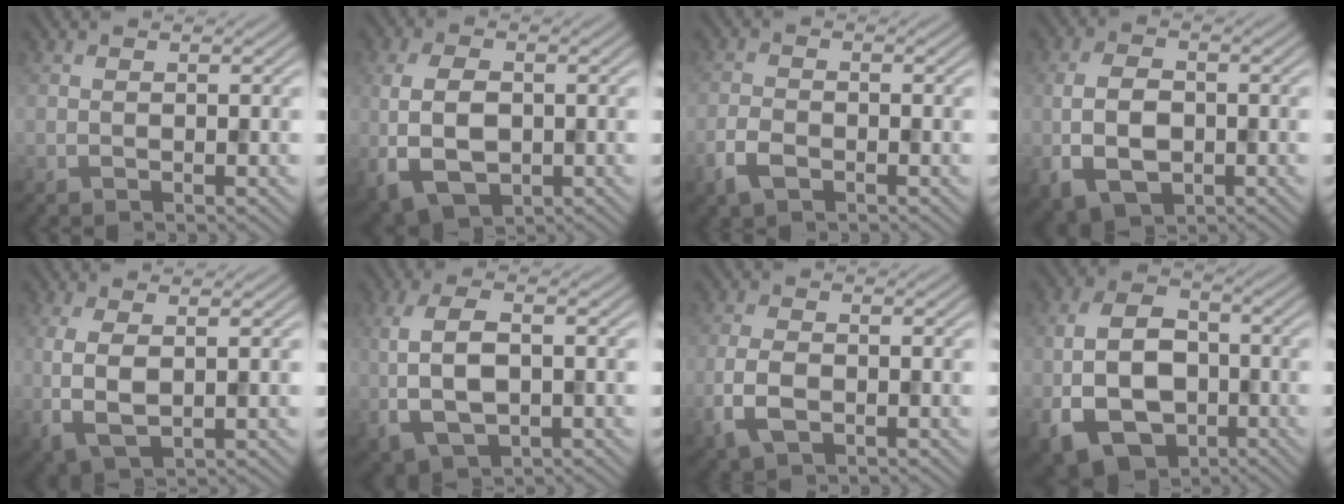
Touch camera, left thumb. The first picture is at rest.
{"total": 7.2, "force": [-0.7, 4.5, 5.5], "torque": [-0.128, -0.009, -0.011]}
{"total": 3.2, "force": [-1.8, 1.6, 2.0], "torque": [-0.046, -0.005, -0.043]}
{"total": 6.3, "force": [-1.4, 4.0, 4.6], "torque": [-0.102, -0.008, -0.028]}
{"total": 4.7, "force": [0.5, 2.1, 4.2], "torque": [-0.104, -0.005, 0.011]}
{"total": 7.0, "force": [-0.2, 3.6, 6.0], "torque": [-0.136, 0.000, -0.004]}
{"total": 4.3, "force": [-1.6, 2.3, 3.3], "torque": [-0.079, -0.005, -0.035]}
{"total": 11.6, "force": [-3.3, 7.8, 7.9], "torque": [-0.168, -0.012, -0.068]}